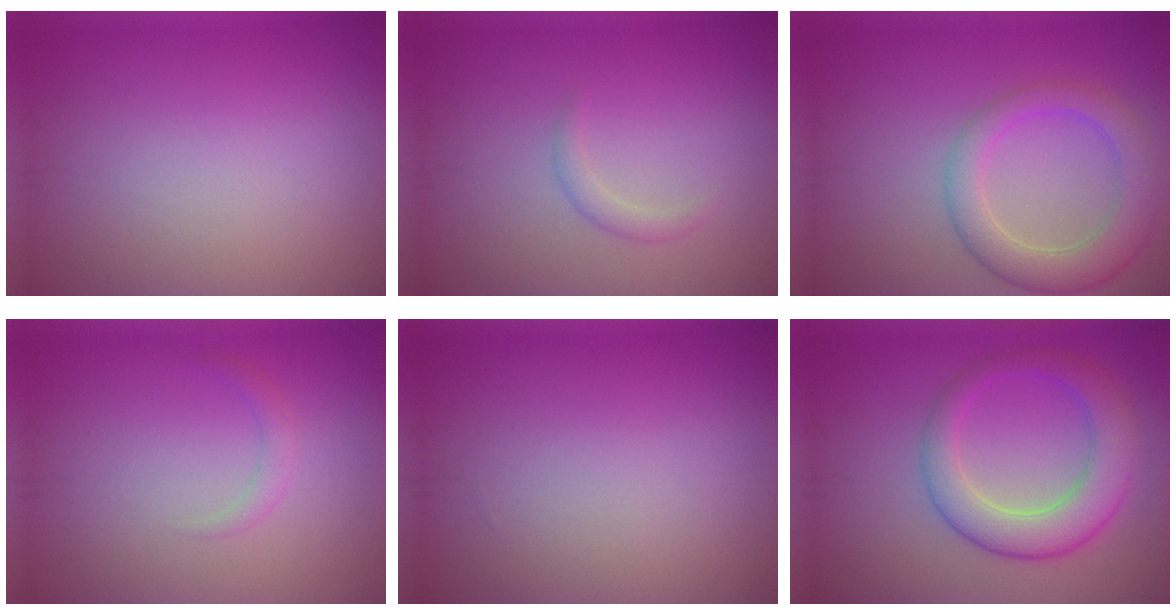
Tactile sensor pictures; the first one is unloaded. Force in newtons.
{"total": 1.2, "press": 1.2, "slide": 0.1}
{"total": 4.9, "press": 4.9, "slide": 0.5}
{"total": 1.1, "press": 1.1, "slide": 0.0}
{"total": 0.0}
{"total": 5.6, "press": 5.6, "slide": 0.1}